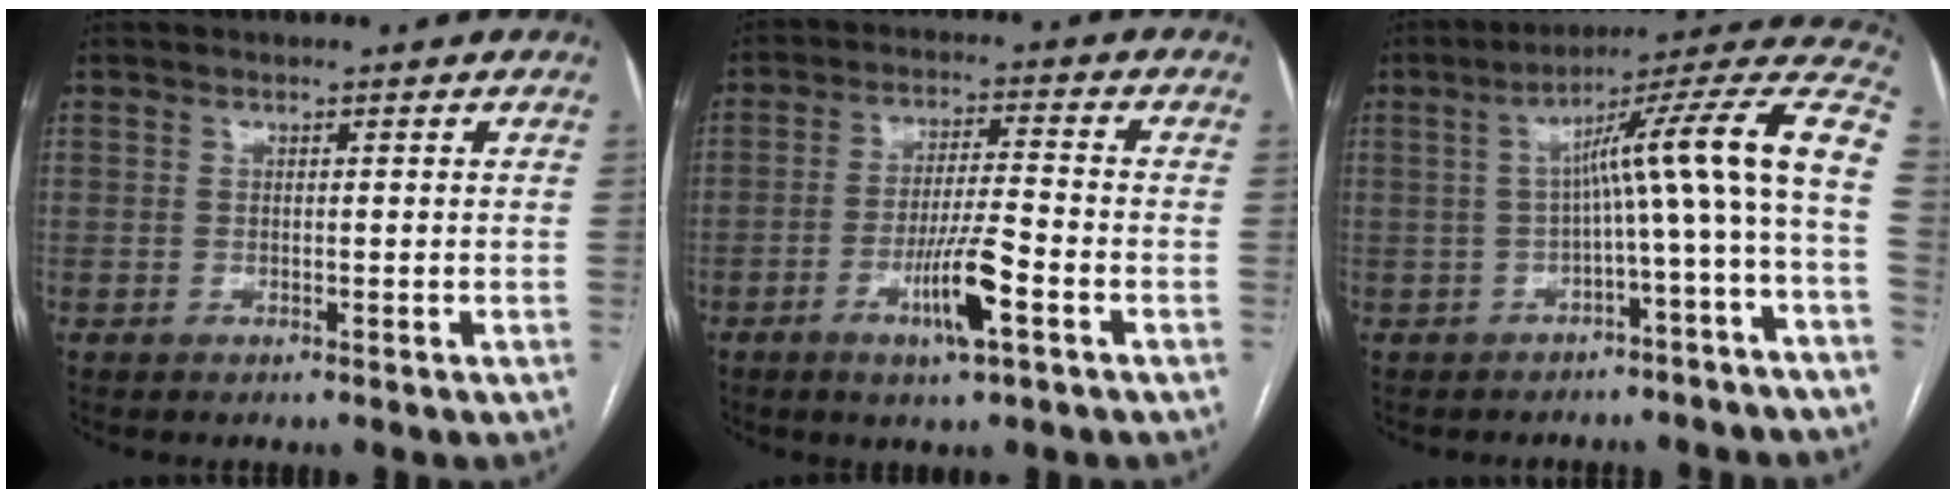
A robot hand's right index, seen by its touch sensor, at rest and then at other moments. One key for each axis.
{"total": 8.2, "fx": -3.6, "fy": 0.4, "fz": 7.3, "tx": -0.136, "ty": -0.004, "tz": -0.061}
{"total": 14.7, "fx": -1.5, "fy": -1.2, "fz": 14.6, "tx": -0.194, "ty": 0.044, "tz": -0.031}